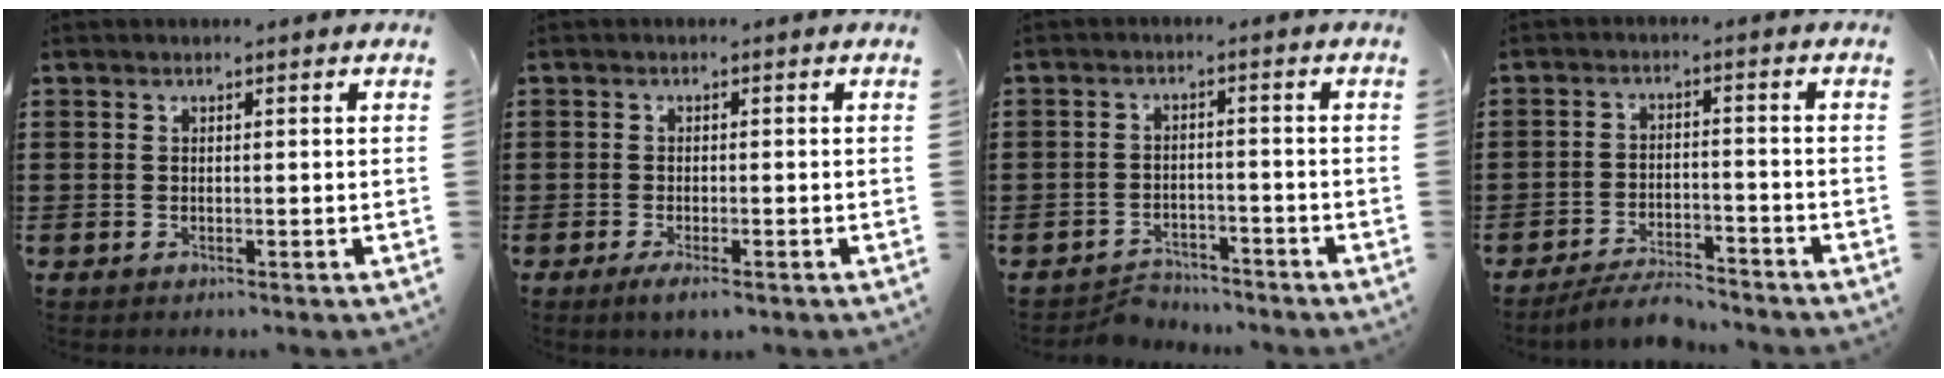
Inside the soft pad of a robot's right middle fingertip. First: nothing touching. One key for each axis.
{"total": 1.8, "fx": -1.2, "fy": 0.4, "fz": 1.3, "tx": -0.023, "ty": -0.001, "tz": -0.022}
{"total": 3.2, "fx": -3.1, "fy": 0.7, "fz": -0.1, "tx": -0.006, "ty": 0.002, "tz": -0.068}
{"total": 4.8, "fx": -4.6, "fy": 0.6, "fz": 1.3, "tx": -0.029, "ty": 0.002, "tz": -0.093}